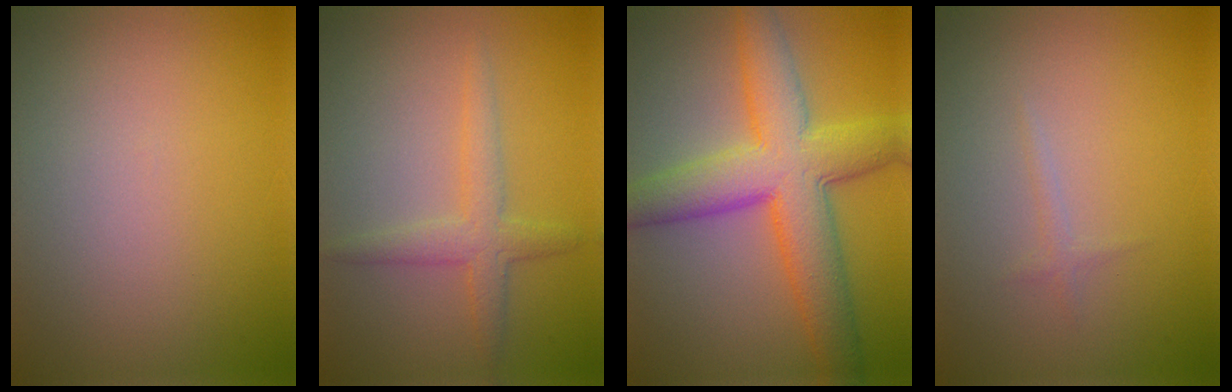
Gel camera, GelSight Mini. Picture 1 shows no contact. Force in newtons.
{"total": 2.6, "press": 2.6, "slide": 0.1}
{"total": 8.9, "press": 8.9, "slide": 0.1}
{"total": 0.7, "press": 0.7, "slide": 0.1}